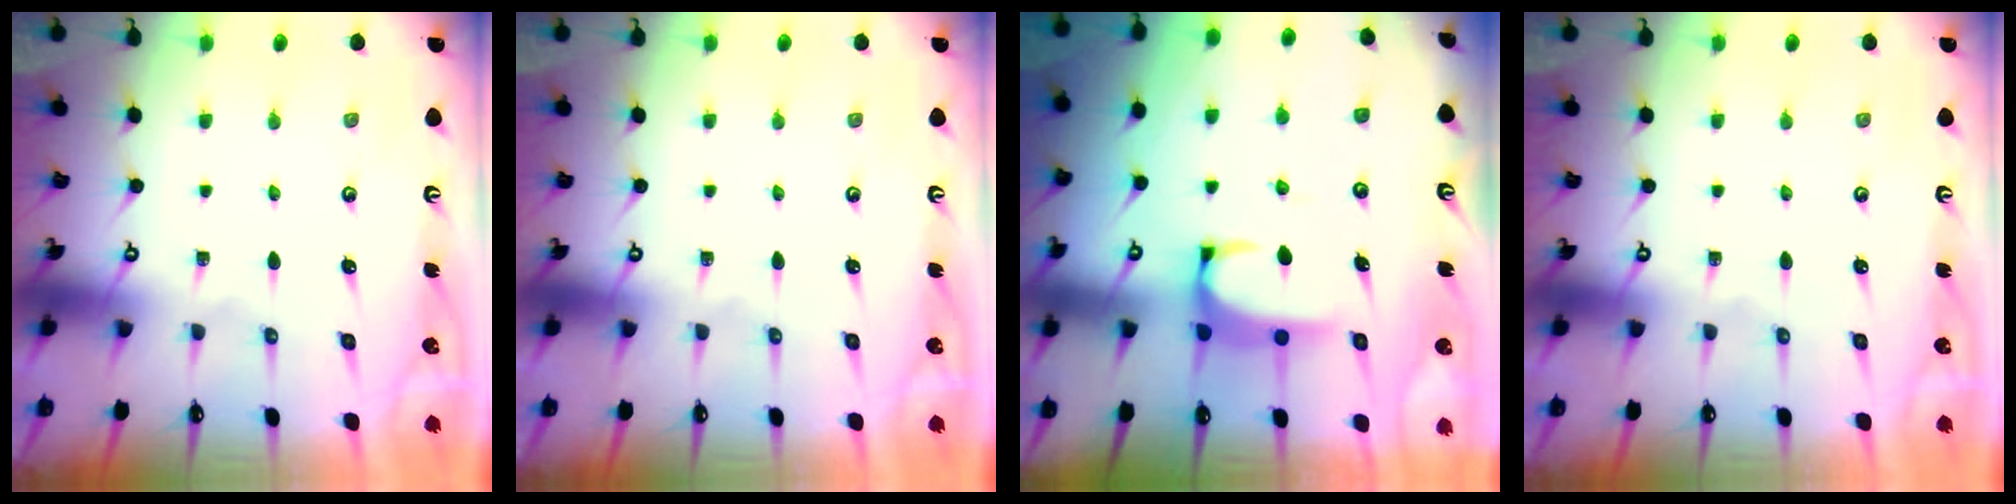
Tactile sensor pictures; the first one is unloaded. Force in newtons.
{"total": 0.0}
{"total": 1.9, "press": 1.9, "slide": 0.3}
{"total": 0.0}